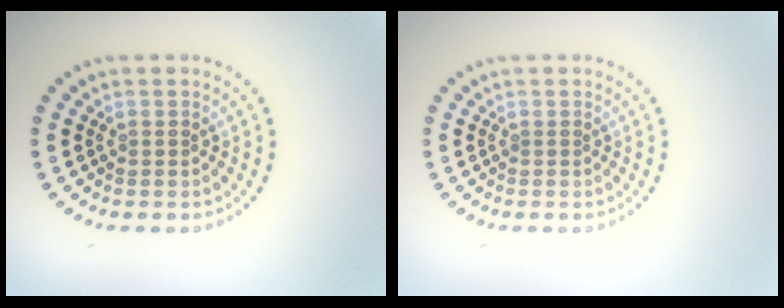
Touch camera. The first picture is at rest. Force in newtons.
{"total": 0.0}